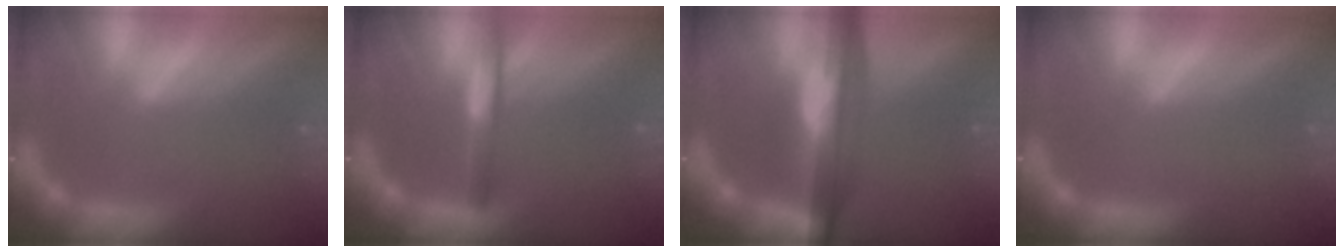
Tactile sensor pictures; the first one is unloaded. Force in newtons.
{"total": 3.0}
{"total": 9.6}
{"total": 0.0}